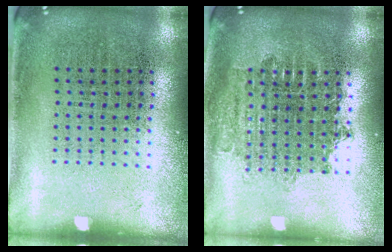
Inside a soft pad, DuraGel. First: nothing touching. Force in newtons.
{"total": 1.7, "press": 1.4, "slide": 1.0}